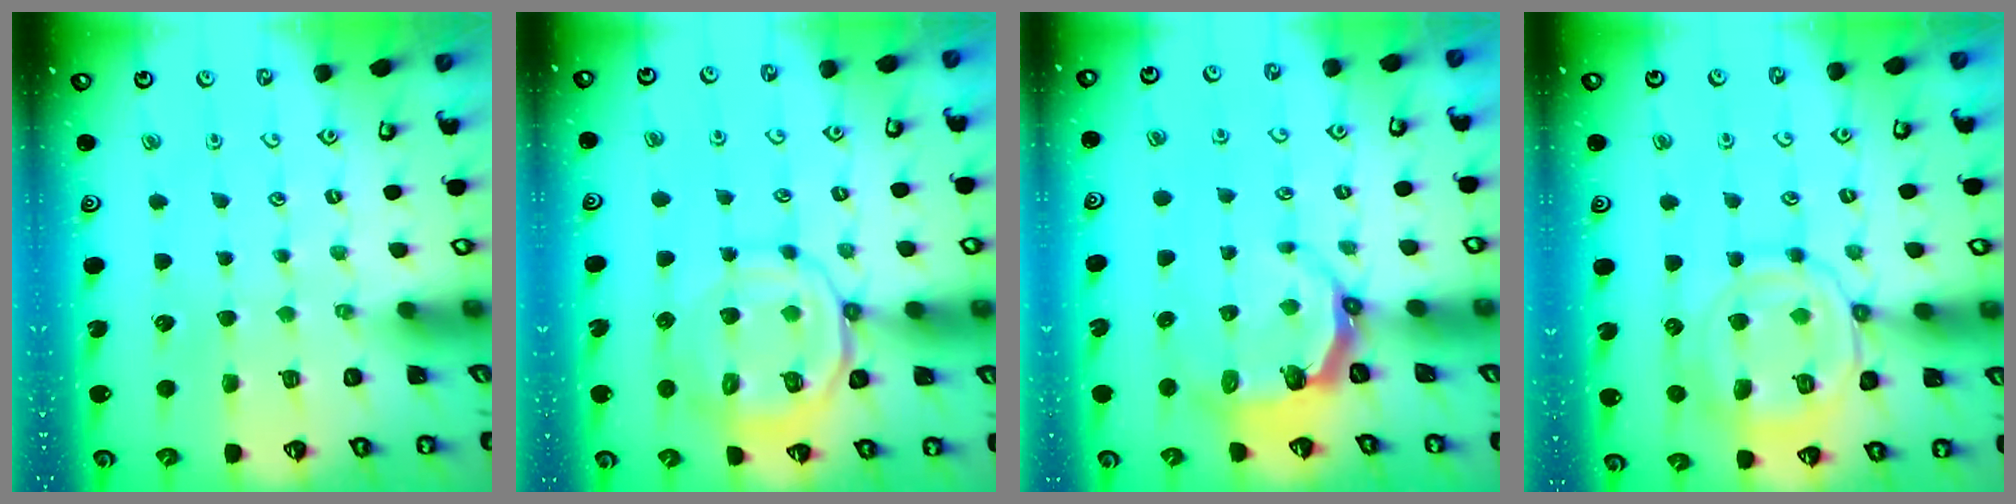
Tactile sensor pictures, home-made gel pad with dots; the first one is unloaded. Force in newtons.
{"total": 12.4, "press": 12.3, "slide": 1.8}
{"total": 4.8, "press": 3.3, "slide": 3.4}
{"total": 14.2, "press": 14.2, "slide": 1.5}